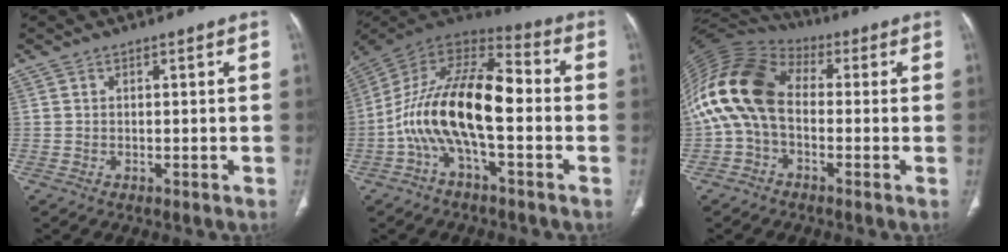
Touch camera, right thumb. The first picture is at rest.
{"total": 18.7, "force": [-3.2, 7.8, 16.8], "torque": [-0.307, 0.059, -0.067]}
{"total": 15.4, "force": [-0.6, 10.0, 11.6], "torque": [-0.239, 0.038, -0.024]}